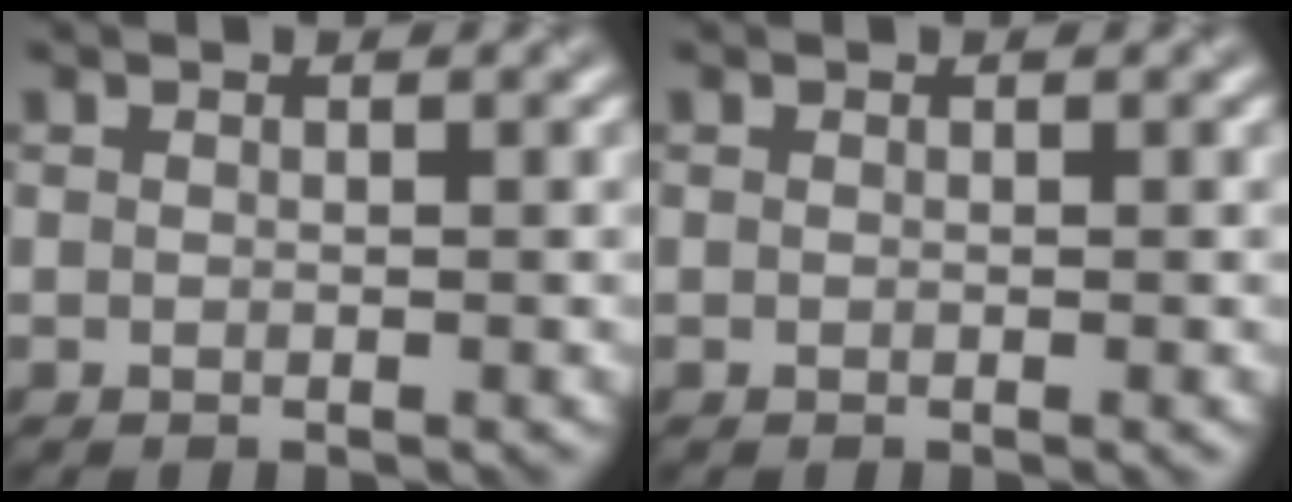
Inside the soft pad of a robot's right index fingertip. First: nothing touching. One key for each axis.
{"total": 0.0}